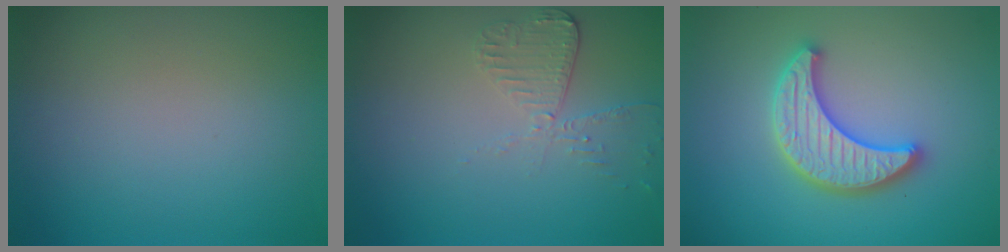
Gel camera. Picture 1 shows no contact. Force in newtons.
{"total": 2.5, "press": 2.3, "slide": 1.0}
{"total": 5.2, "press": 5.1, "slide": 0.8}